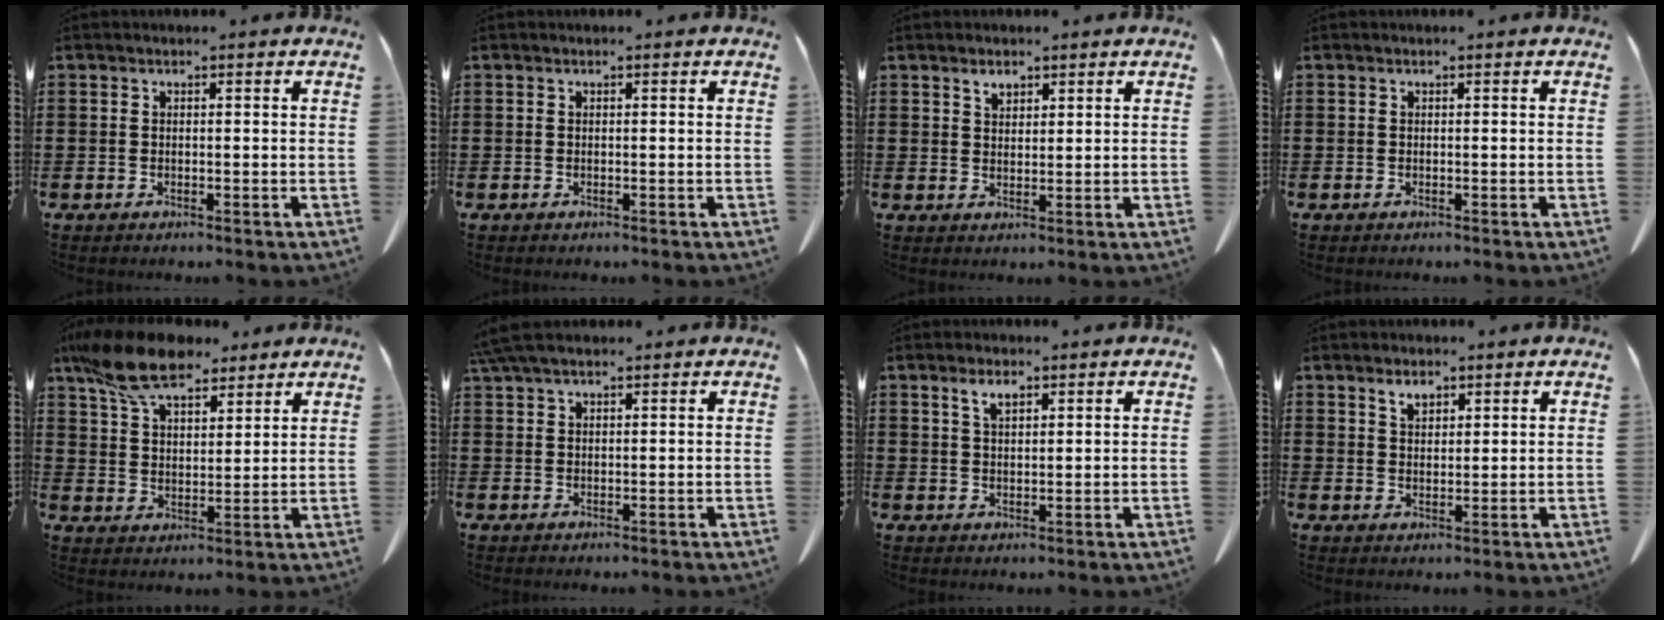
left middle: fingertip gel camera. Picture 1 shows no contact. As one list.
[{"total": 0.0}, {"total": 2.1, "force": [1.6, 0.9, 0.9], "torque": [-0.014, -0.003, 0.029]}, {"total": 0.0}, {"total": 11.6, "force": [9.1, 4.1, 5.9], "torque": [-0.143, -0.014, 0.174]}, {"total": 3.3, "force": [2.6, 0.8, 2.0], "torque": [-0.046, 0.003, 0.050]}, {"total": 3.1, "force": [2.0, 1.0, 2.1], "torque": [-0.039, 0.001, 0.033]}, {"total": 2.6, "force": [2.0, 1.2, 1.2], "torque": [-0.021, -0.001, 0.035]}]